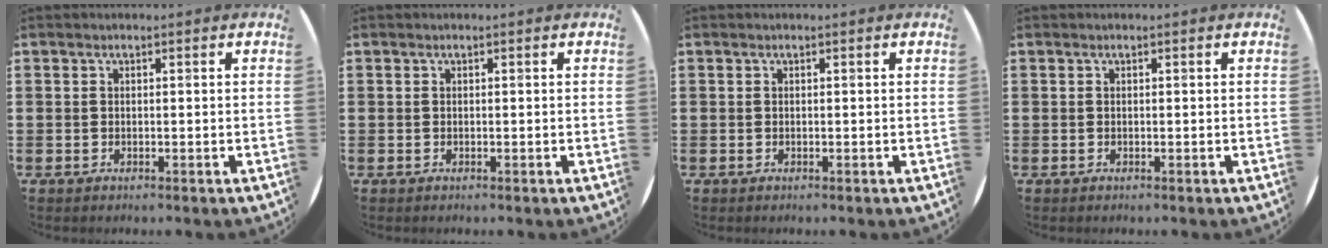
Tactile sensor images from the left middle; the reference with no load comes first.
{"total": 0.0}
{"total": 0.0}
{"total": 0.0}